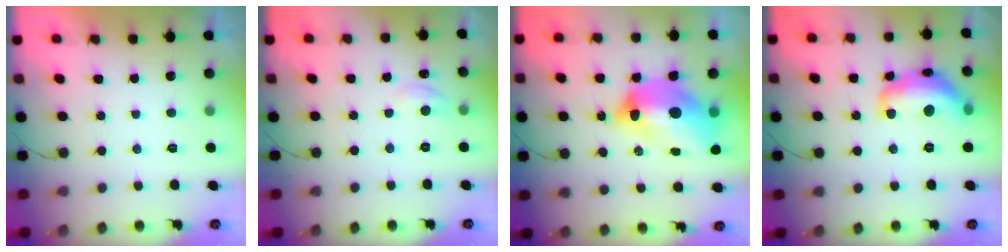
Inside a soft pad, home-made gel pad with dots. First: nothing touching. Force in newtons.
{"total": 5.9, "press": 5.8, "slide": 0.9}
{"total": 19.2, "press": 19.1, "slide": 1.9}
{"total": 15.4, "press": 15.4, "slide": 1.3}